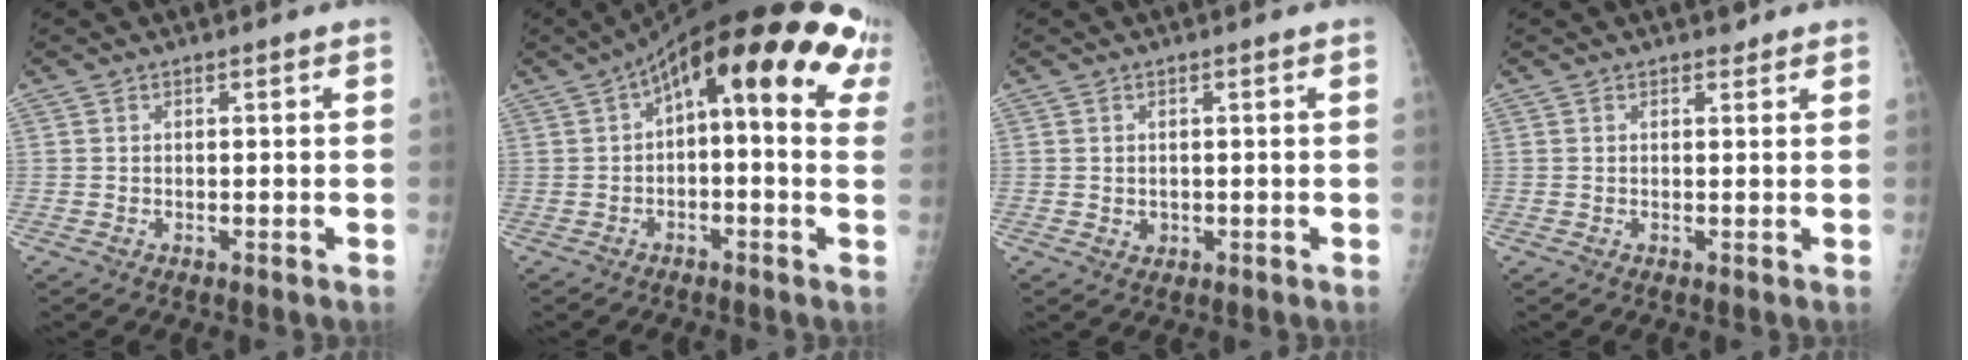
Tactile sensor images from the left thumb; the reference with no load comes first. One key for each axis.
{"total": 18.6, "fx": 6.8, "fy": 6.8, "fz": 15.9, "tx": -0.213, "ty": 0.042, "tz": 0.085}
{"total": 1.3, "fx": 0.1, "fy": 1.2, "fz": 0.6, "tx": -0.006, "ty": -0.001, "tz": 0.007}
{"total": 1.3, "fx": 1.0, "fy": 0.6, "fz": 0.4, "tx": 0.001, "ty": -0.007, "tz": 0.011}